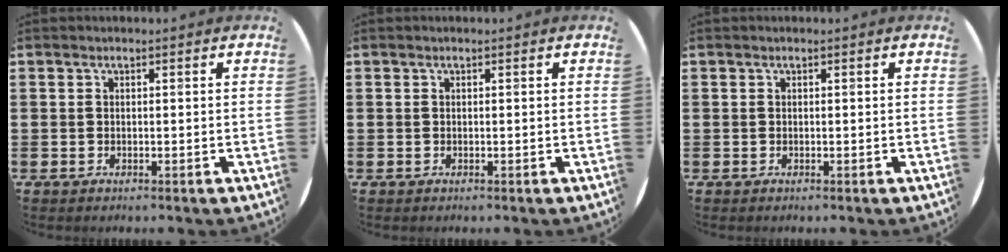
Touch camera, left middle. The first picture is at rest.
{"total": 0.0}
{"total": 0.0}